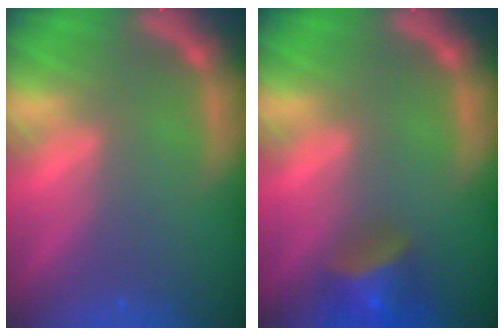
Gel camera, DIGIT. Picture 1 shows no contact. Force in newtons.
{"total": 4.5}